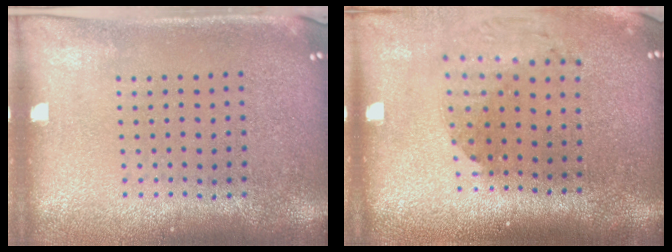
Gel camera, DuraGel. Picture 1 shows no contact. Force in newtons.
{"total": 1.7, "press": 1.3, "slide": 1.1}